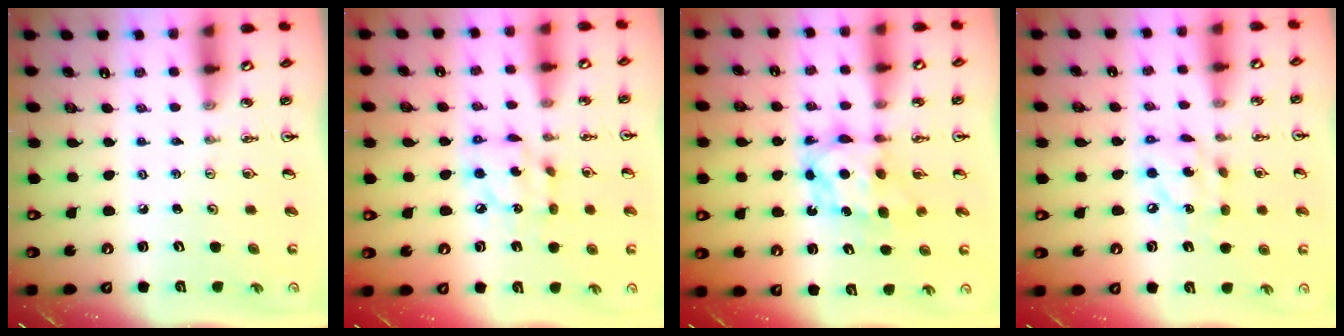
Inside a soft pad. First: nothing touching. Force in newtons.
{"total": 8.5, "press": 8.5, "slide": 0.6}
{"total": 6.7, "press": 6.7, "slide": 0.5}
{"total": 9.3, "press": 9.3, "slide": 0.5}